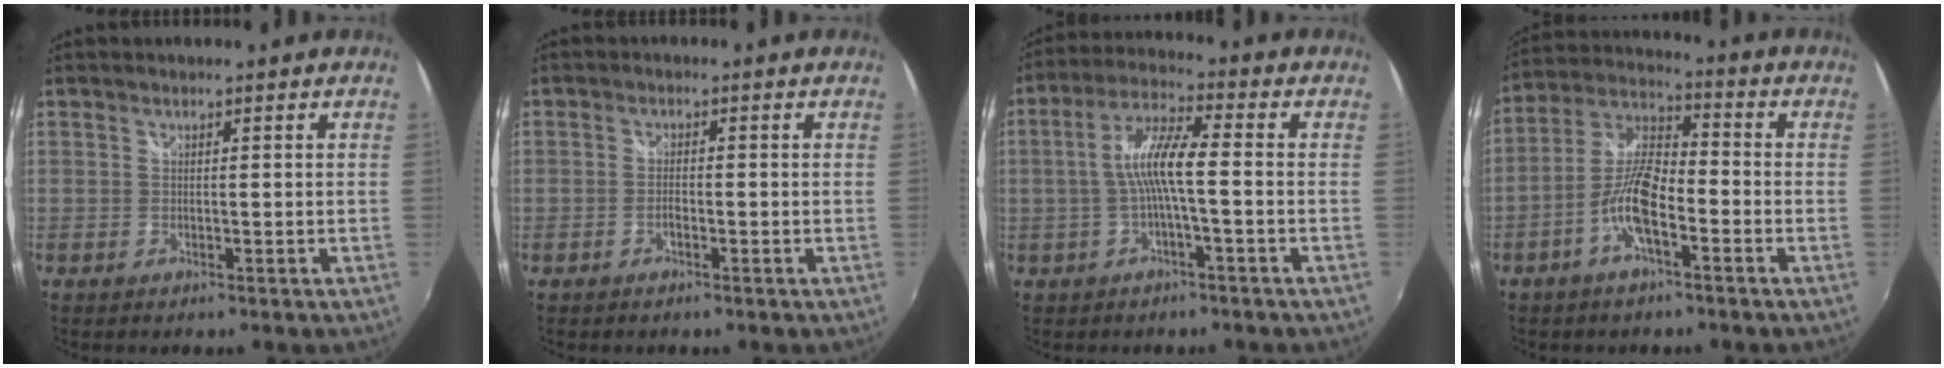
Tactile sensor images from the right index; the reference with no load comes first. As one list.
[{"total": 1.6, "force": [-0.7, 0.7, 1.3], "torque": [-0.028, 0.002, -0.016]}, {"total": 7.7, "force": [-1.2, 0.7, 7.6], "torque": [-0.163, 0.015, -0.021]}, {"total": 9.7, "force": [-4.2, 3.0, 8.2], "torque": [-0.178, 0.008, -0.084]}]